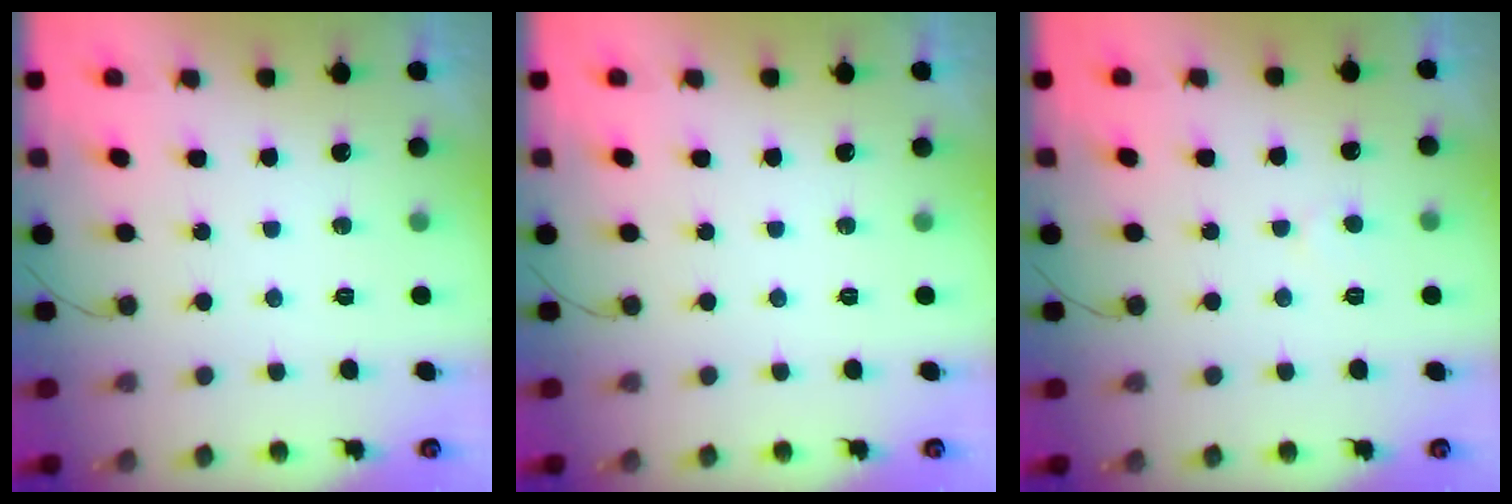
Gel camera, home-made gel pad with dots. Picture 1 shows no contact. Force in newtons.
{"total": 0.0}
{"total": 3.0, "press": 3.0, "slide": 0.2}